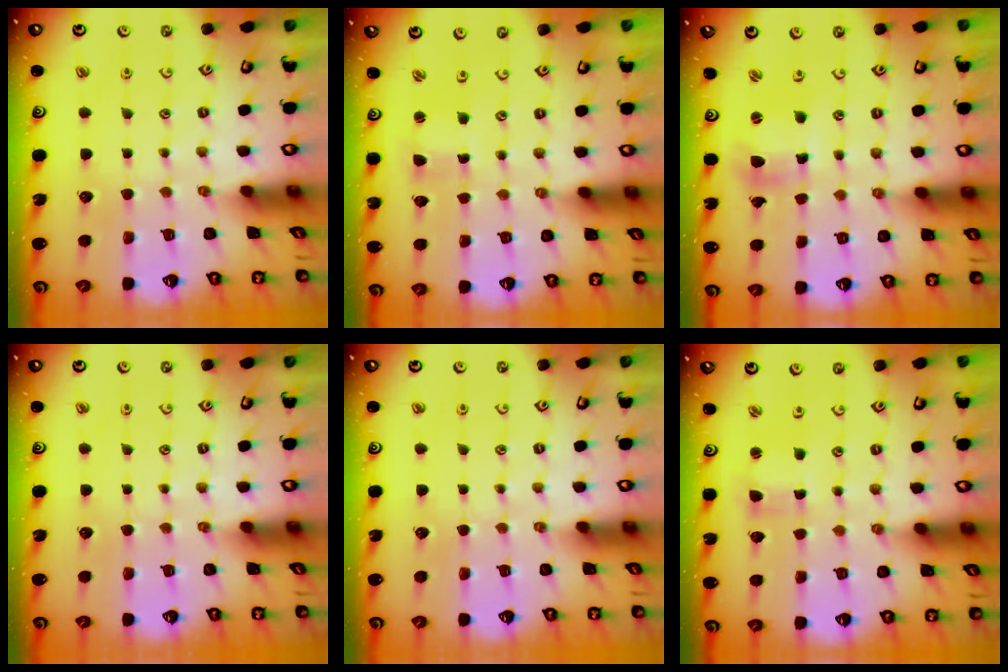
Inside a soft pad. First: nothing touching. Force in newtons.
{"total": 1.3, "press": 1.3, "slide": 0.1}
{"total": 6.9, "press": 6.8, "slide": 1.2}
{"total": 0.0}
{"total": 0.0}
{"total": 1.8, "press": 1.8, "slide": 0.3}